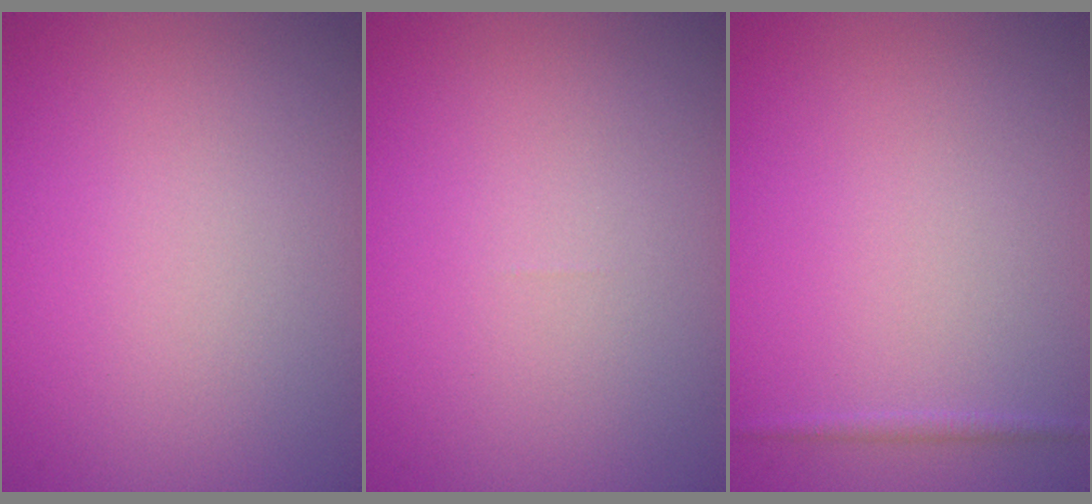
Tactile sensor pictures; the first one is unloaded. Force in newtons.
{"total": 0.0}
{"total": 0.5, "press": 0.5, "slide": 0.1}